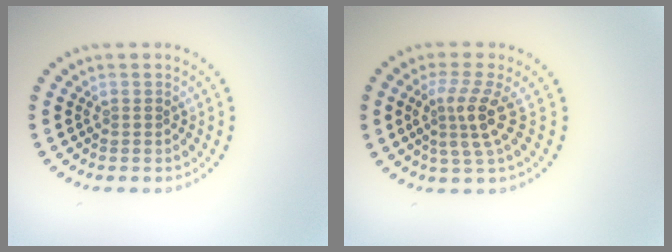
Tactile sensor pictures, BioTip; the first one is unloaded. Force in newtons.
{"total": 3.3, "press": 2.3, "slide": 2.4}